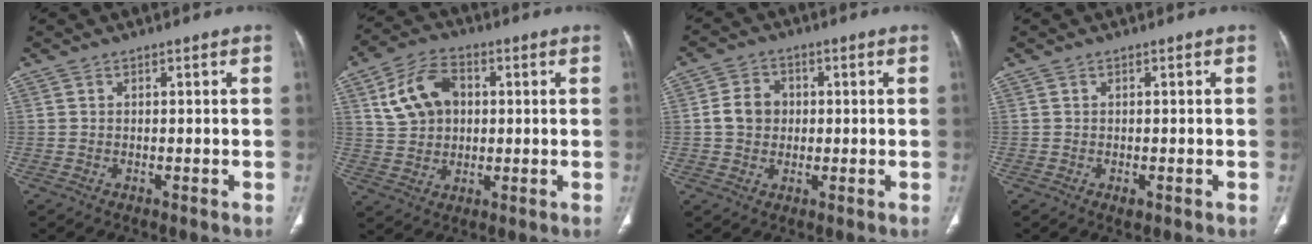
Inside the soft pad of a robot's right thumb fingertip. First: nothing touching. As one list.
[{"total": 10.9, "force": [2.6, 8.0, 6.9], "torque": [-0.112, 0.011, 0.048]}, {"total": 6.0, "force": [0.2, 5.2, 3.0], "torque": [-0.037, 0.011, 0.000]}, {"total": 1.2, "force": [-0.4, 0.6, 0.9], "torque": [-0.013, -0.003, -0.003]}]